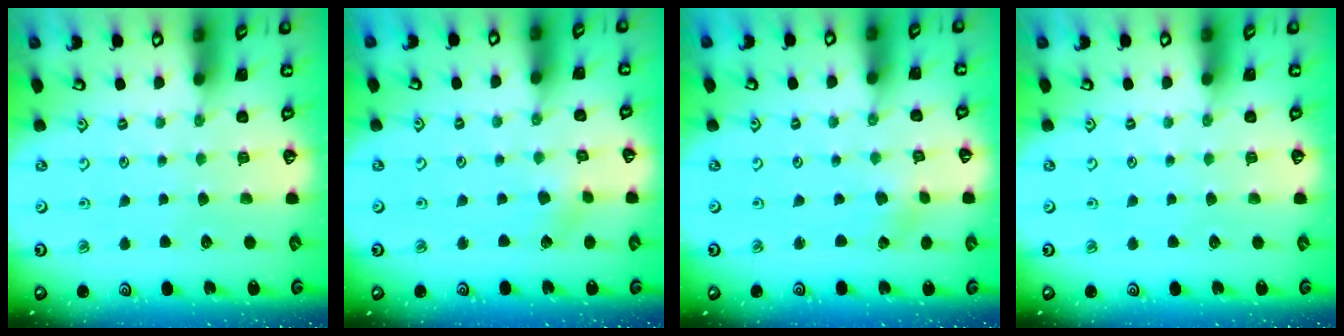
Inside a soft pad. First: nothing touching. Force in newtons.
{"total": 2.5, "press": 2.4, "slide": 0.8}
{"total": 0.6, "press": 0.5, "slide": 0.1}
{"total": 0.0}